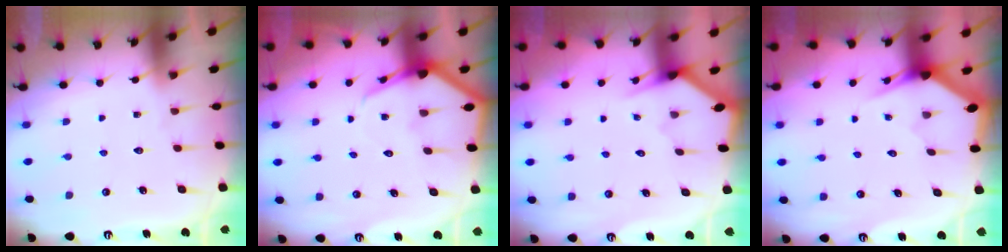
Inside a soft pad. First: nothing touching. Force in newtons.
{"total": 5.4, "press": 5.3, "slide": 0.6}
{"total": 2.9, "press": 2.9, "slide": 0.2}
{"total": 2.9, "press": 2.9, "slide": 0.0}